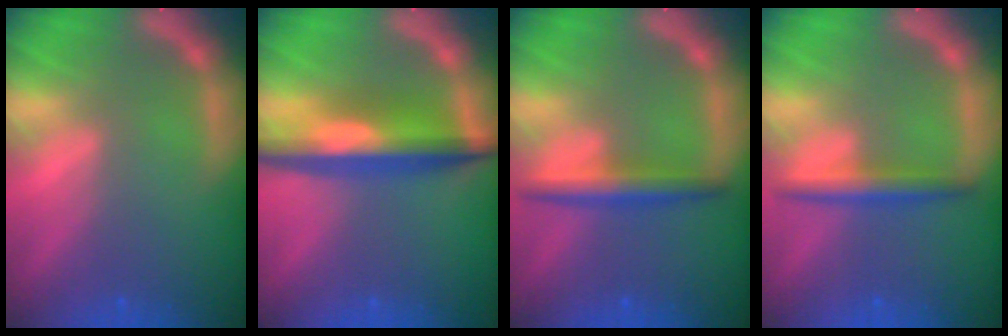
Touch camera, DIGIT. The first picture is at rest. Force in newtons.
{"total": 7.1}
{"total": 3.5}
{"total": 3.0}